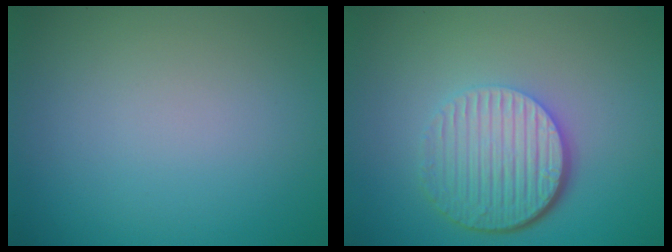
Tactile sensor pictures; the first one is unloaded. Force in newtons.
{"total": 6.1, "press": 4.2, "slide": 4.3}